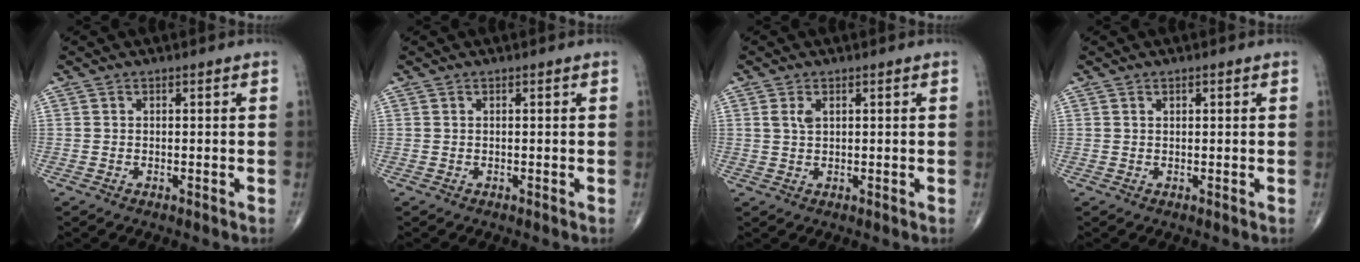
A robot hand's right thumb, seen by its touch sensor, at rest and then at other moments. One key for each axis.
{"total": 0.0}
{"total": 2.1, "fx": 0.8, "fy": 1.1, "fz": 1.6, "tx": -0.034, "ty": 0.003, "tz": 0.020}
{"total": 0.6, "fx": 0.3, "fy": 0.4, "fz": 0.4, "tx": -0.005, "ty": -0.002, "tz": 0.006}